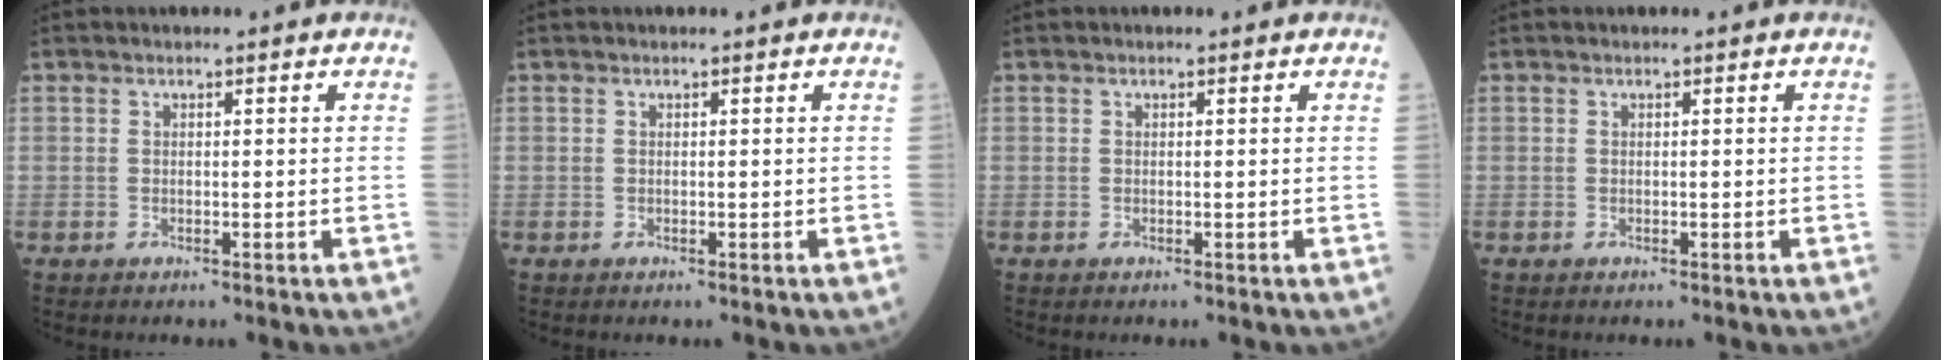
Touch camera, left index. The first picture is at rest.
{"total": 0.0}
{"total": 0.0}
{"total": 0.0}